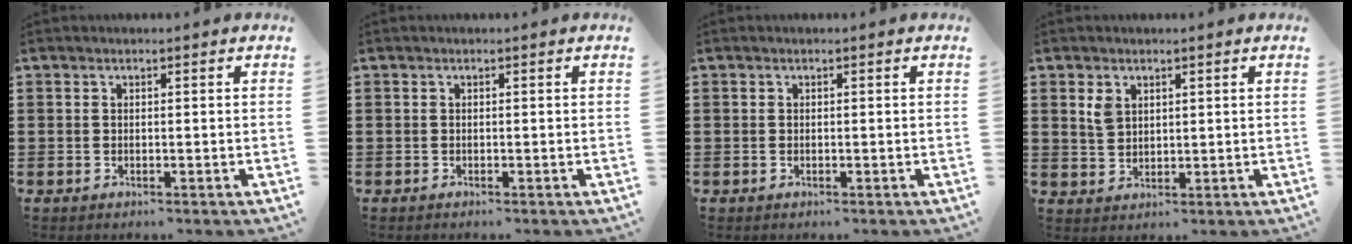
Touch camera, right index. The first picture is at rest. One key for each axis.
{"total": 0.0}
{"total": 0.0}
{"total": 2.9, "fx": 1.6, "fy": 1.9, "fz": 1.5, "tx": -0.036, "ty": 0.006, "tz": 0.030}